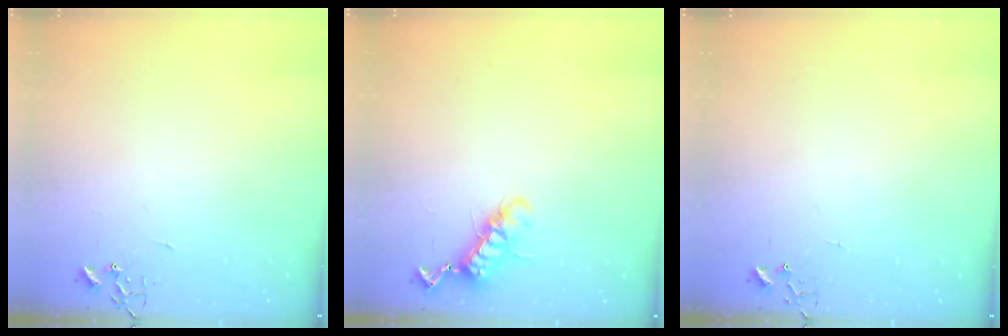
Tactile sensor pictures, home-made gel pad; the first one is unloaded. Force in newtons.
{"total": 11.3, "press": 11.2, "slide": 1.2}
{"total": 3.6, "press": 3.6, "slide": 0.4}